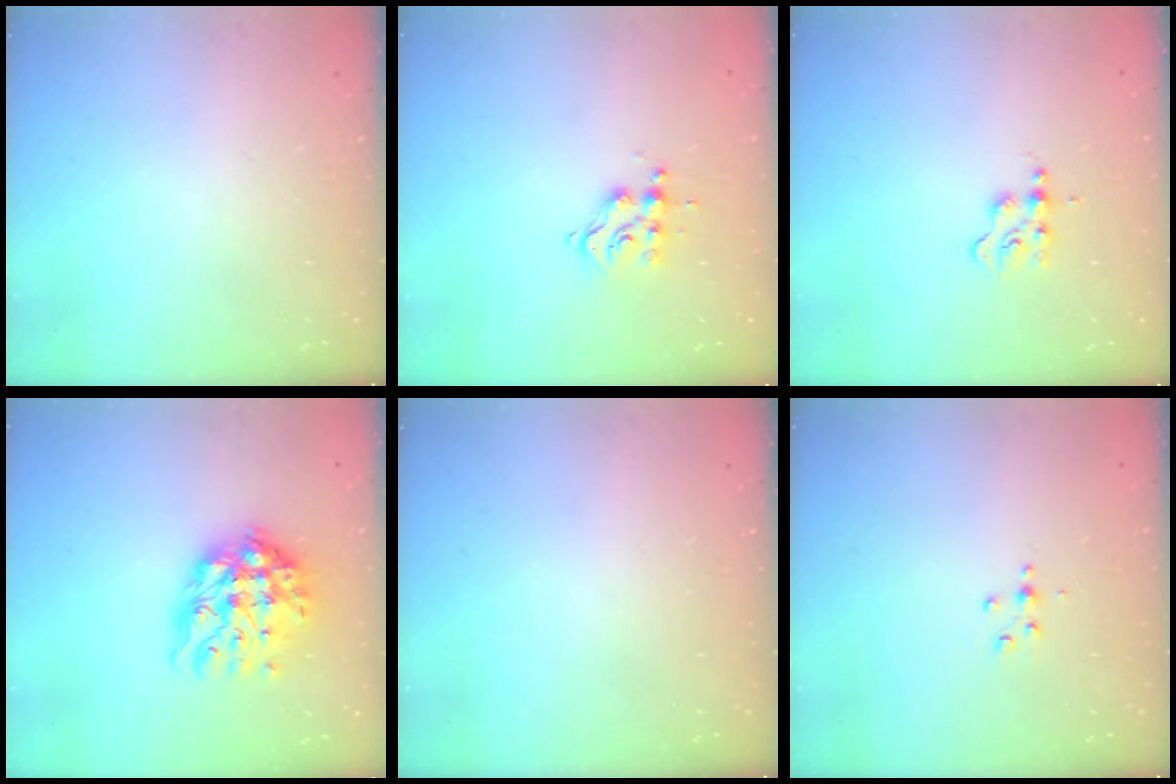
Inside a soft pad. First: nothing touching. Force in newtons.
{"total": 8.0, "press": 7.9, "slide": 0.7}
{"total": 2.4, "press": 2.4, "slide": 0.3}
{"total": 13.8, "press": 13.7, "slide": 1.2}
{"total": 0.0}
{"total": 3.6, "press": 3.6, "slide": 0.4}